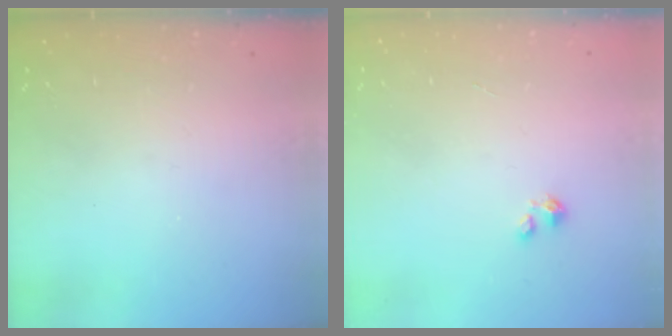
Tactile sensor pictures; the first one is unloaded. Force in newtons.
{"total": 0.8, "press": 0.7, "slide": 0.3}